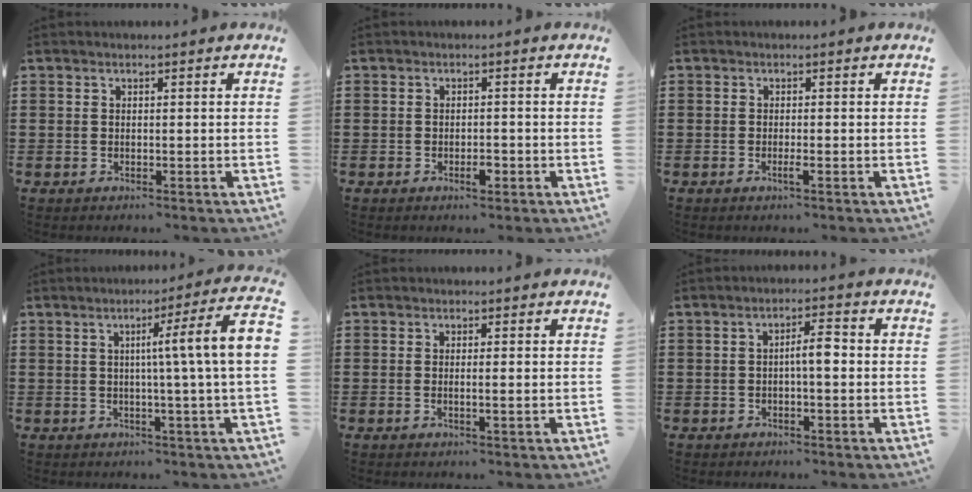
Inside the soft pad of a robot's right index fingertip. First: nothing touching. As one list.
[{"total": 2.0, "force": [-1.0, 0.8, 1.5], "torque": [-0.029, 0.001, -0.018]}, {"total": 1.3, "force": [-0.7, 0.1, 1.1], "torque": [-0.028, -0.007, -0.014]}, {"total": 8.2, "force": [0.6, -0.9, 8.1], "torque": [-0.133, -0.013, 0.000]}, {"total": 1.3, "force": [-0.2, -0.2, 1.2], "torque": [-0.021, -0.005, -0.005]}, {"total": 3.8, "force": [-0.5, 0.8, 3.7], "torque": [-0.068, 0.007, -0.012]}]